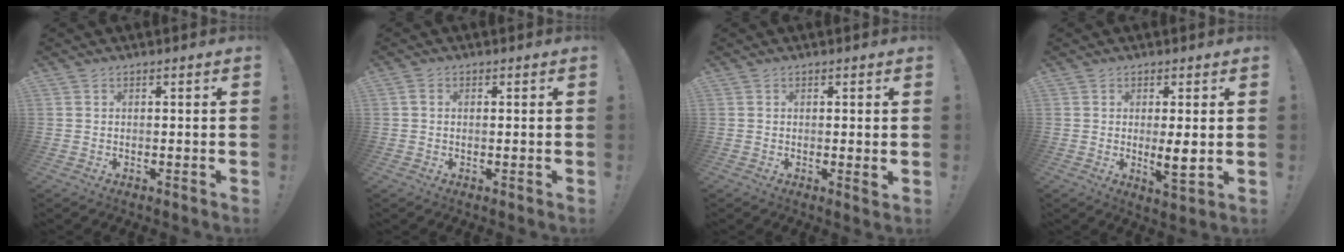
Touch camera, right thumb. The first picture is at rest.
{"total": 1.2, "force": [0.1, 0.7, 0.9], "torque": [-0.012, 0.002, 0.000]}
{"total": 1.5, "force": [0.4, 0.2, 1.5], "torque": [-0.017, -0.005, 0.005]}
{"total": 6.3, "force": [0.0, 1.1, 6.2], "torque": [-0.089, -0.017, -0.002]}